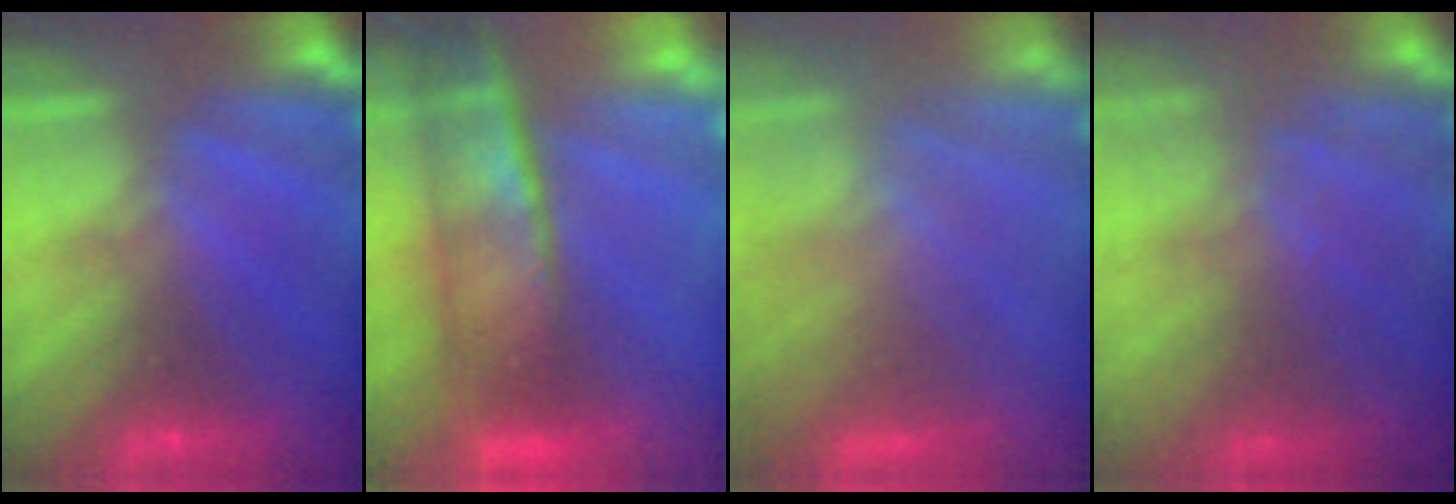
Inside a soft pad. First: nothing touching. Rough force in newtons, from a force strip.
{"total": 7.4}
{"total": 2.8}
{"total": 7.1}